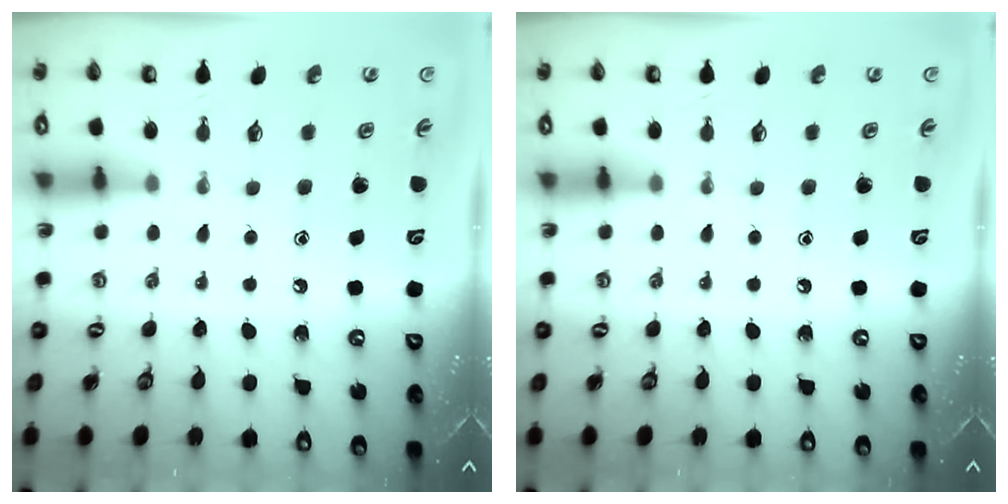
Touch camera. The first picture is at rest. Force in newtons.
{"total": 0.0}